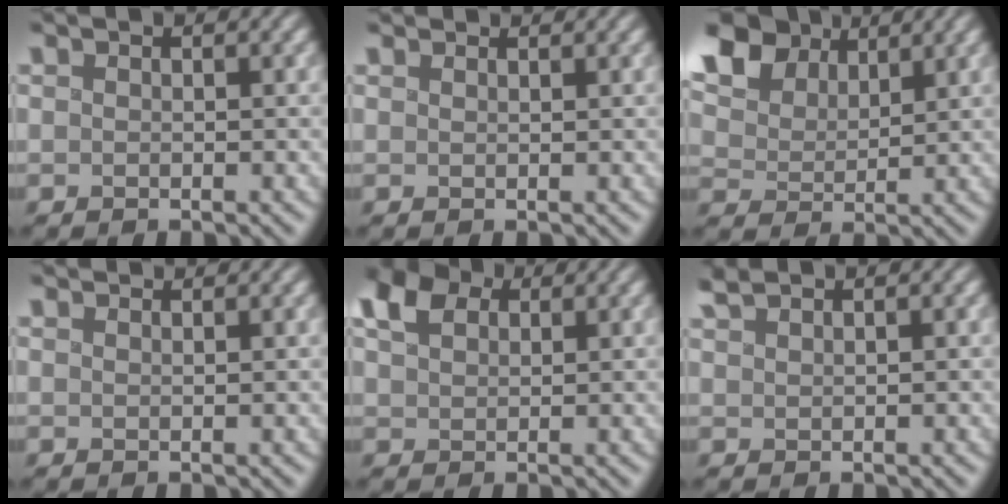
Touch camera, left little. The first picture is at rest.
{"total": 1.0, "force": [1.0, 0.2, 0.1], "torque": [-0.005, 0.006, 0.017]}
{"total": 8.4, "force": [4.7, 5.2, 4.6], "torque": [-0.125, 0.025, 0.073]}
{"total": 1.5, "force": [1.5, 0.0, 0.3], "torque": [-0.010, 0.010, 0.024]}
{"total": 5.6, "force": [2.5, 3.7, 3.4], "torque": [-0.095, 0.021, 0.039]}
{"total": 1.5, "force": [1.4, 0.1, 0.5], "torque": [-0.017, 0.010, 0.031]}